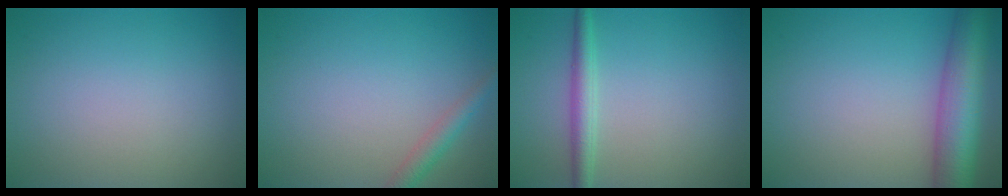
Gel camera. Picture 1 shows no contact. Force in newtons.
{"total": 2.0, "press": 2.0, "slide": 0.1}
{"total": 2.4, "press": 2.4, "slide": 0.1}
{"total": 7.9, "press": 7.9, "slide": 0.4}